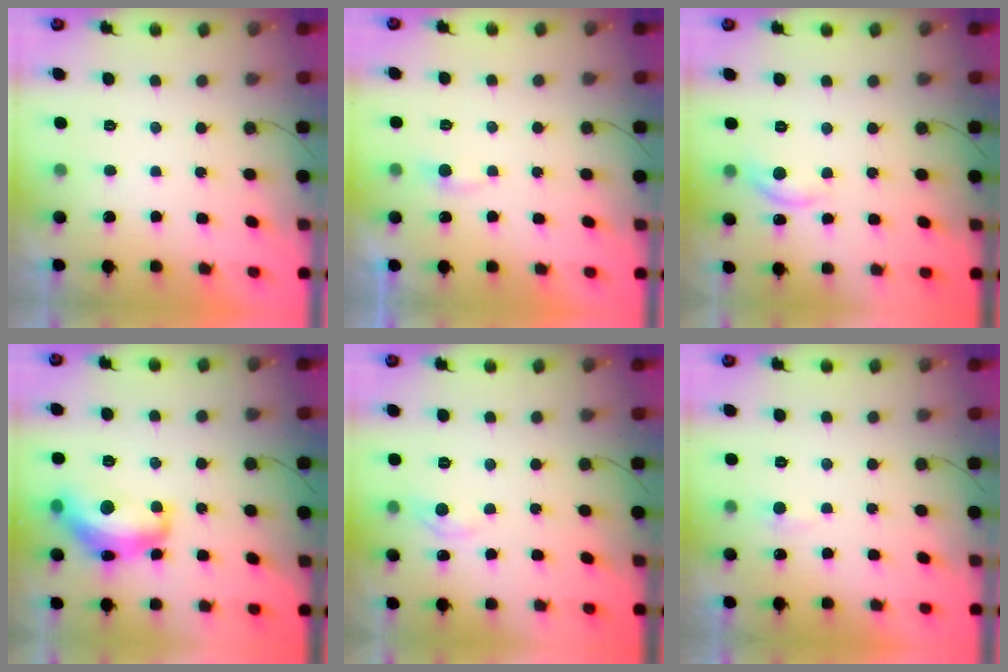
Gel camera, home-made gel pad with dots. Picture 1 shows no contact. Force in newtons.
{"total": 3.0, "press": 3.0, "slide": 0.3}
{"total": 8.5, "press": 8.5, "slide": 0.5}
{"total": 14.4, "press": 14.3, "slide": 1.1}
{"total": 3.9, "press": 3.9, "slide": 0.5}
{"total": 4.5, "press": 4.5, "slide": 0.6}